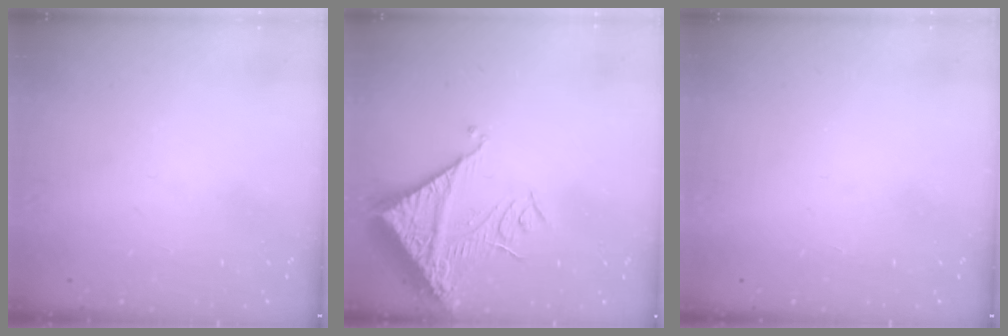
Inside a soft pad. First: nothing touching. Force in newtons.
{"total": 13.1, "press": 13.0, "slide": 1.7}
{"total": 1.5, "press": 1.5, "slide": 0.1}